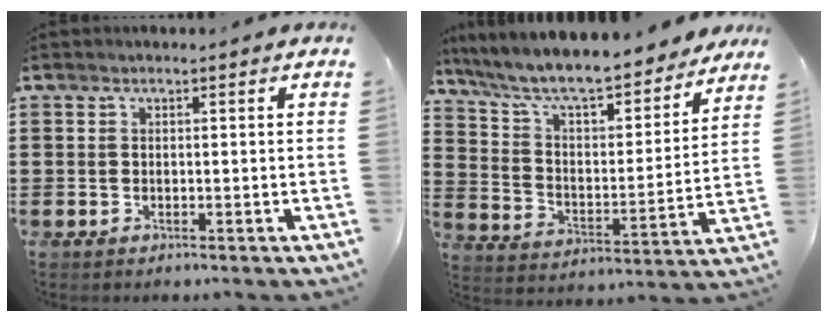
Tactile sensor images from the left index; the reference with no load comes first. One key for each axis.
{"total": 8.7, "fx": 7.9, "fy": 0.9, "fz": 3.5, "tx": -0.103, "ty": -0.060, "tz": 0.133}